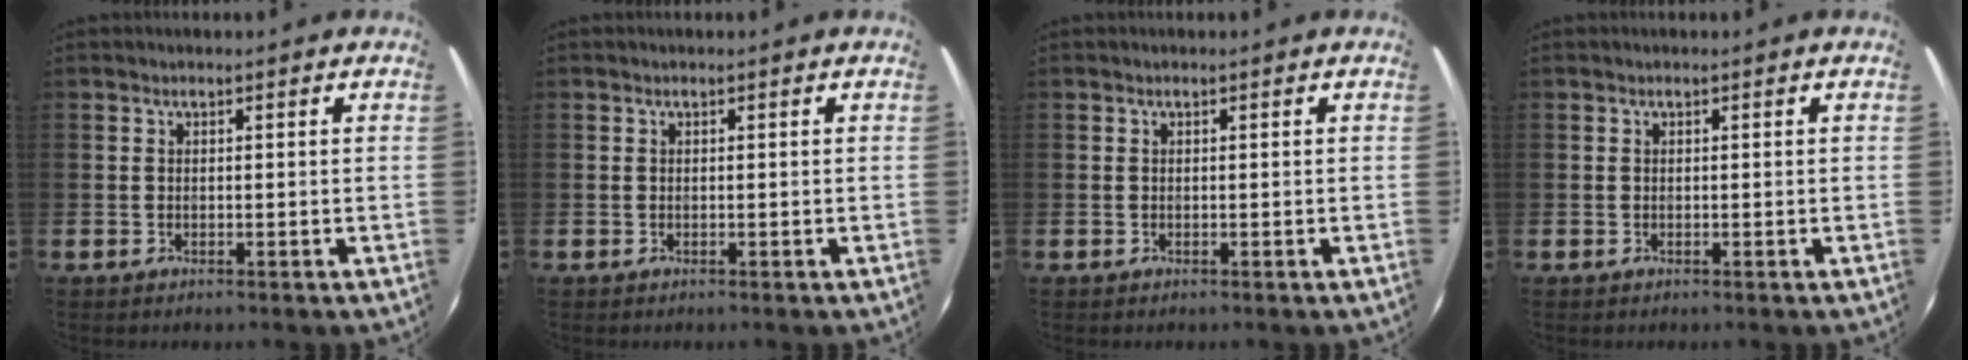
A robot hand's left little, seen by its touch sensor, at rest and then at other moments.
{"total": 0.0}
{"total": 0.0}
{"total": 0.0}